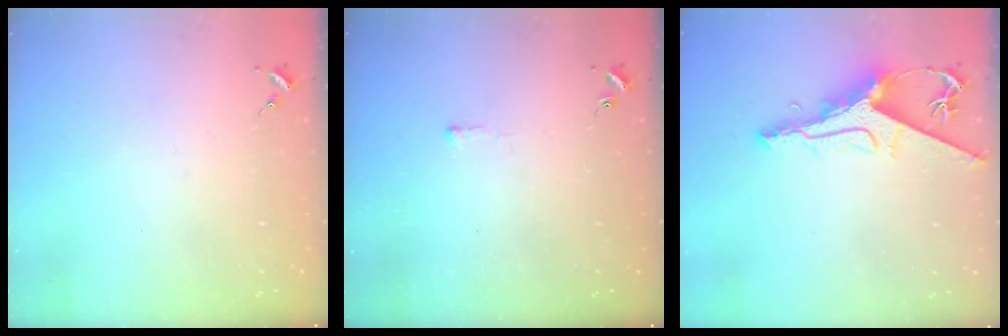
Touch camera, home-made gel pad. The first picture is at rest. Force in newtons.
{"total": 2.7, "press": 2.7, "slide": 0.4}
{"total": 10.1, "press": 10.0, "slide": 1.3}